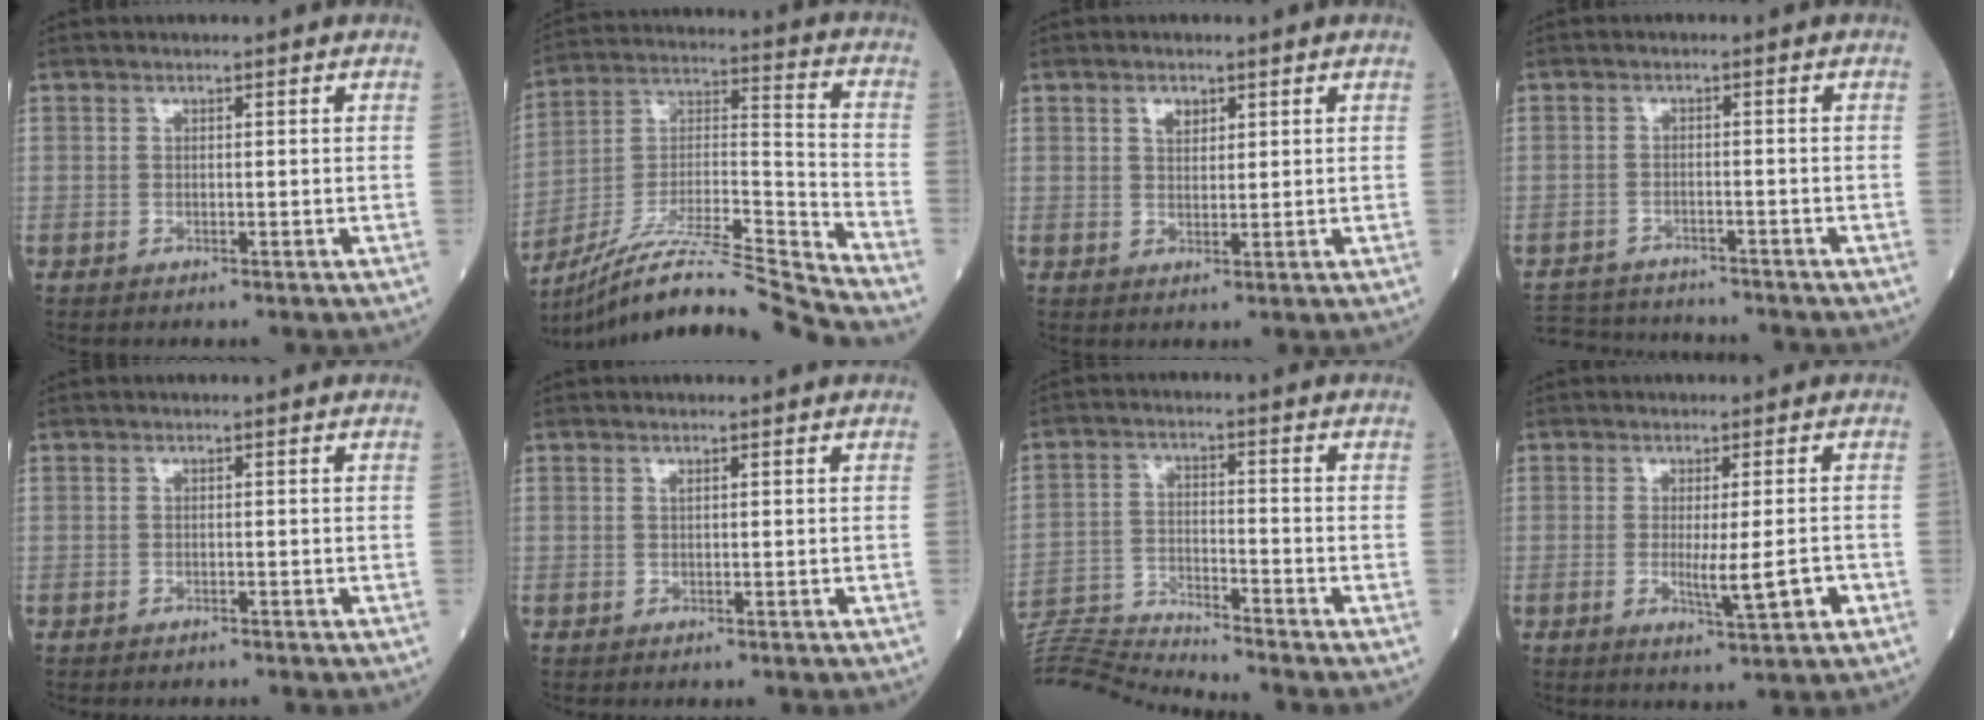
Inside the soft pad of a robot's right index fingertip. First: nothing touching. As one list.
[{"total": 20.7, "force": [-19.0, -2.1, 7.9], "torque": [-0.160, 0.009, -0.332]}, {"total": 2.2, "force": [1.2, 1.3, 1.3], "torque": [-0.023, 0.002, 0.023]}, {"total": 9.8, "force": [-9.4, 2.0, 2.2], "torque": [-0.042, 0.003, -0.140]}, {"total": 0.7, "force": [-0.7, 0.1, 0.1], "torque": [-0.008, -0.002, -0.013]}, {"total": 0.0}, {"total": 10.8, "force": [-10.4, -2.6, 0.3], "torque": [-0.012, 0.010, -0.197]}, {"total": 5.3, "force": [-1.4, 0.2, 5.1], "torque": [-0.079, -0.011, -0.019]}]